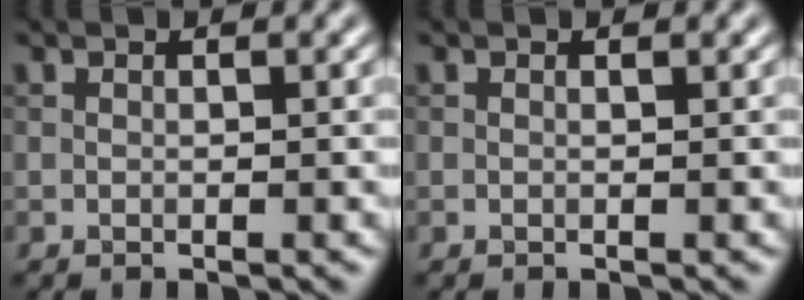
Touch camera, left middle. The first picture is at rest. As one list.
[{"total": 0.0}]